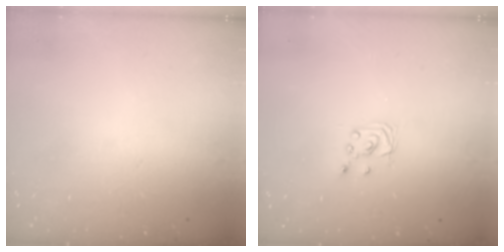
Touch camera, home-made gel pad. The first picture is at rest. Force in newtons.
{"total": 2.3, "press": 2.2, "slide": 0.3}